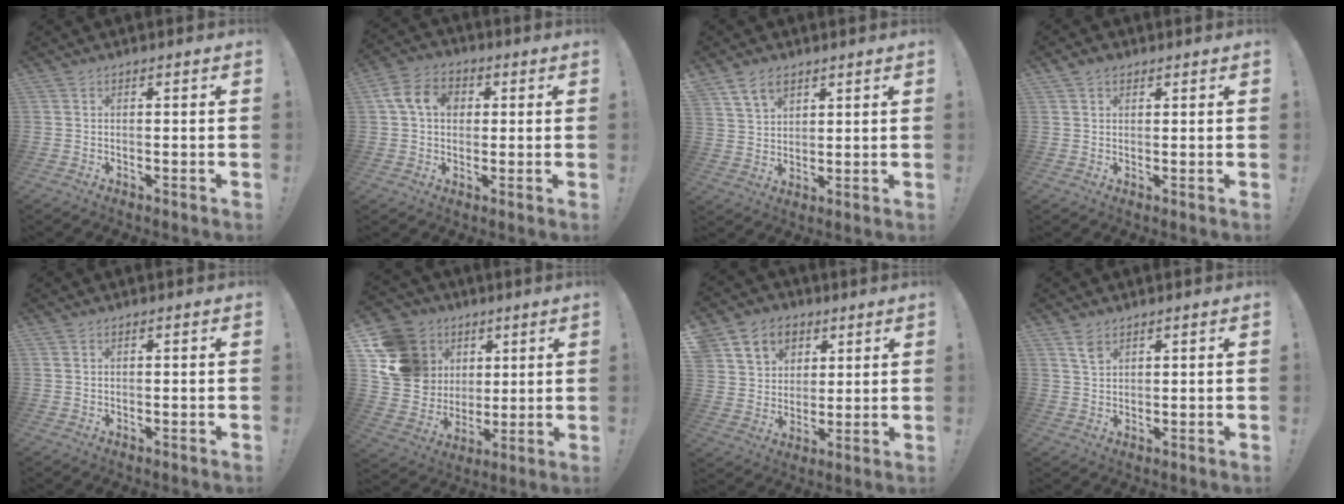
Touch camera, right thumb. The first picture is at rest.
{"total": 10.6, "force": [2.4, 7.9, 6.6], "torque": [-0.114, 0.018, 0.045]}
{"total": 7.5, "force": [4.9, 4.7, 3.0], "torque": [-0.056, -0.020, 0.099]}
{"total": 2.4, "force": [1.5, 1.6, 0.9], "torque": [-0.019, -0.003, 0.029]}
{"total": 0.6, "force": [0.4, 0.4, 0.2], "torque": [-0.011, 0.004, 0.010]}
{"total": 18.4, "force": [6.4, 15.8, 7.0], "torque": [-0.129, -0.019, 0.153]}
{"total": 9.0, "force": [4.3, 7.8, 1.4], "torque": [-0.023, -0.031, 0.091]}
{"total": 4.0, "force": [2.6, 2.2, 2.0], "torque": [-0.023, -0.016, 0.047]}